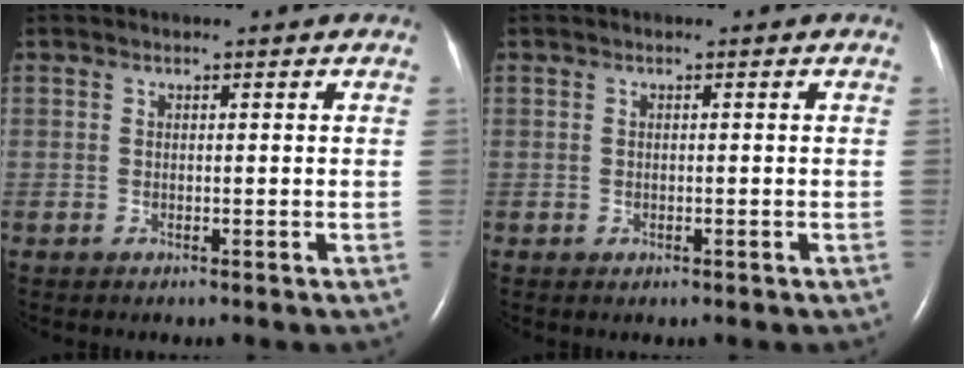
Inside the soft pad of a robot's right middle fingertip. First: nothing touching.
{"total": 0.0}